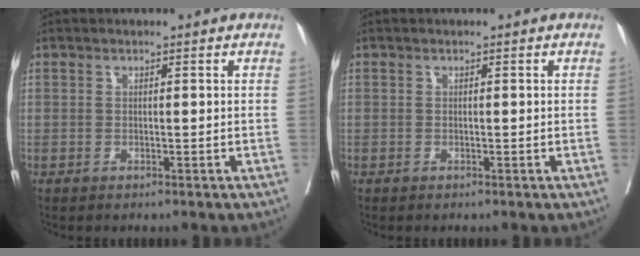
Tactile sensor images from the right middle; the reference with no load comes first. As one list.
[{"total": 0.0}]